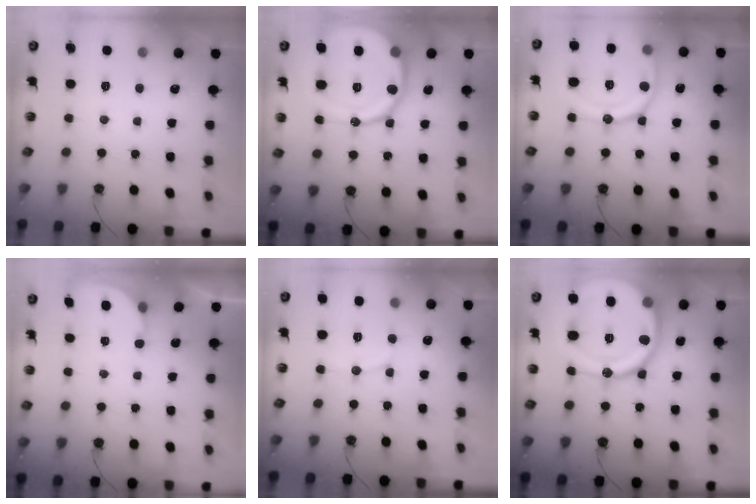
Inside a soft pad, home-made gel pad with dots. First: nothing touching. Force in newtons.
{"total": 18.3, "press": 18.1, "slide": 2.0}
{"total": 15.9, "press": 15.8, "slide": 1.7}
{"total": 1.6, "press": 1.6, "slide": 0.3}
{"total": 6.8, "press": 6.8, "slide": 0.5}
{"total": 26.4, "press": 26.2, "slide": 2.9}